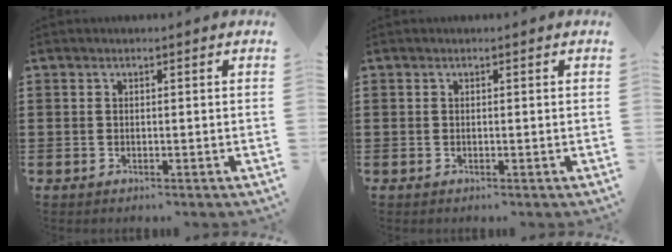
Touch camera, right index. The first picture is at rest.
{"total": 0.0}